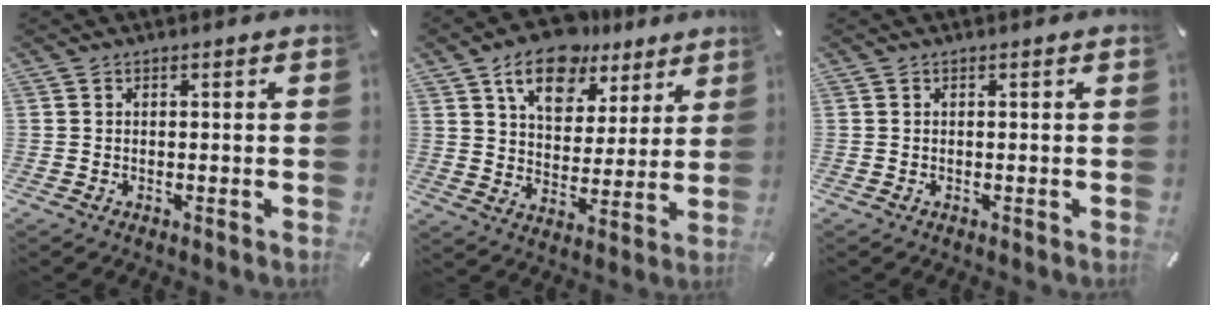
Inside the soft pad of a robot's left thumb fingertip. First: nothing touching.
{"total": 13.3, "force": [8.9, 8.2, 5.5], "torque": [-0.087, -0.050, 0.160]}
{"total": 0.0}